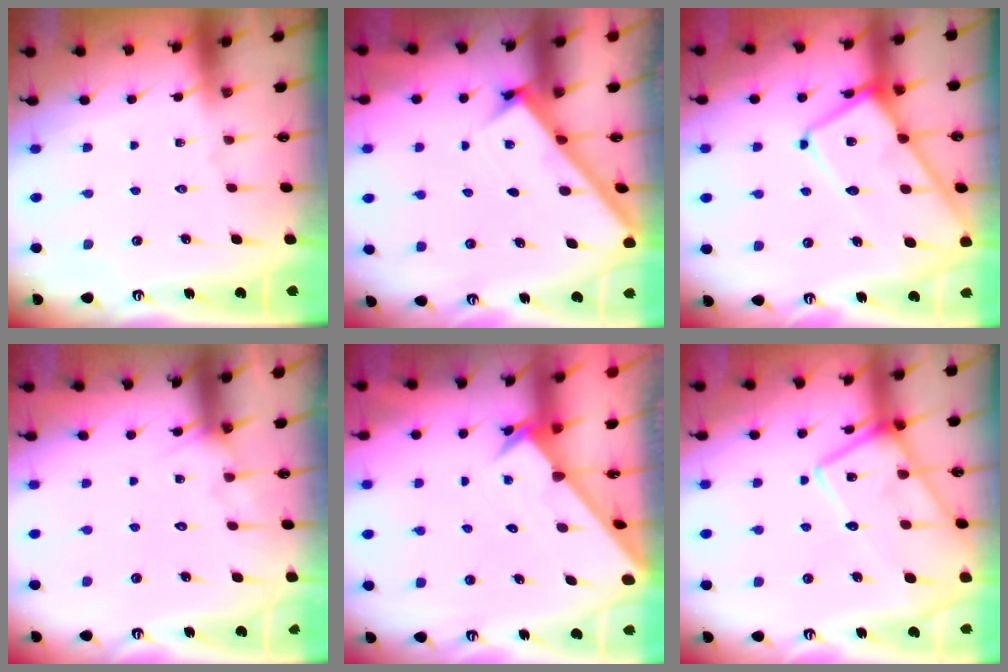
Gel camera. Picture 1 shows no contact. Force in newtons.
{"total": 2.6, "press": 2.6, "slide": 0.3}
{"total": 14.0, "press": 13.9, "slide": 1.7}
{"total": 5.7, "press": 5.7, "slide": 0.4}
{"total": 2.0, "press": 2.0, "slide": 0.1}
{"total": 17.0, "press": 17.0, "slide": 1.4}